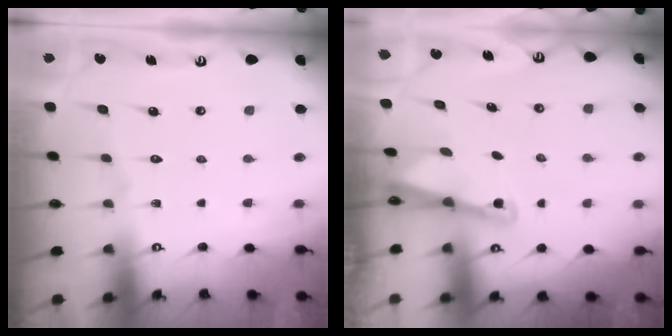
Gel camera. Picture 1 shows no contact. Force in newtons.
{"total": 2.1, "press": 2.1, "slide": 0.3}